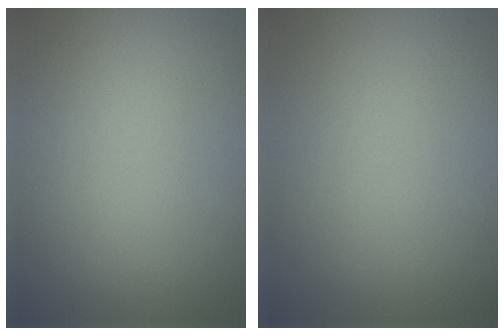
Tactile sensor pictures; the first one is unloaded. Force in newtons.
{"total": 0.0}